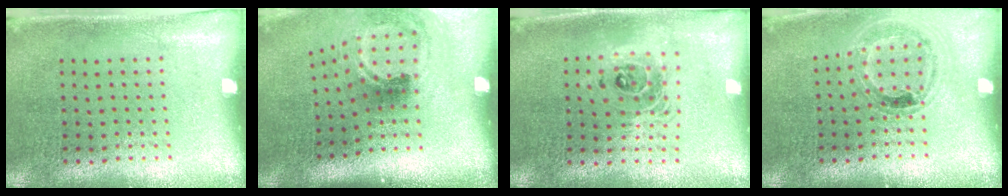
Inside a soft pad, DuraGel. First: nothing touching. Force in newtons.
{"total": 1.8, "press": 1.1, "slide": 1.4}
{"total": 1.7, "press": 1.4, "slide": 1.0}
{"total": 0.9, "press": 0.9, "slide": 0.1}